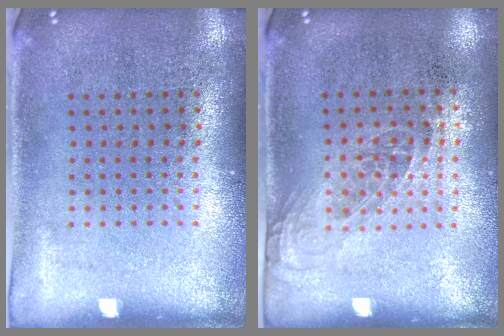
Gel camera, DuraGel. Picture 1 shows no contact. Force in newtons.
{"total": 1.2, "press": 1.0, "slide": 0.7}